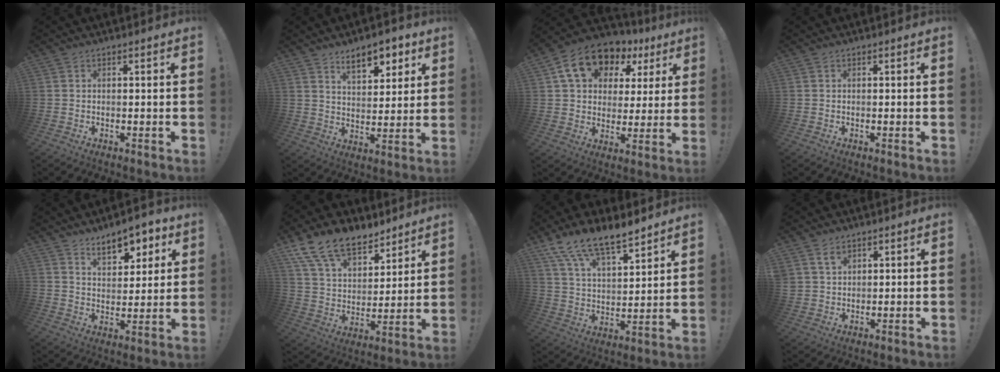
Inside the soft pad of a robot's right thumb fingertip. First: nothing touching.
{"total": 10.3, "force": [6.7, 4.8, 6.3], "torque": [-0.080, -0.032, 0.117]}
{"total": 15.8, "force": [8.7, 10.6, 7.8], "torque": [-0.128, -0.043, 0.164]}
{"total": 0.0}
{"total": 10.3, "force": [7.2, 5.1, 5.4], "torque": [-0.061, -0.045, 0.129]}
{"total": 15.9, "force": [11.5, 8.4, 7.1], "torque": [-0.133, -0.077, 0.217]}
{"total": 14.3, "force": [11.6, 4.7, 6.8], "torque": [-0.138, -0.081, 0.214]}
{"total": 3.8, "force": [2.5, 2.5, 1.5], "torque": [-0.024, -0.010, 0.047]}